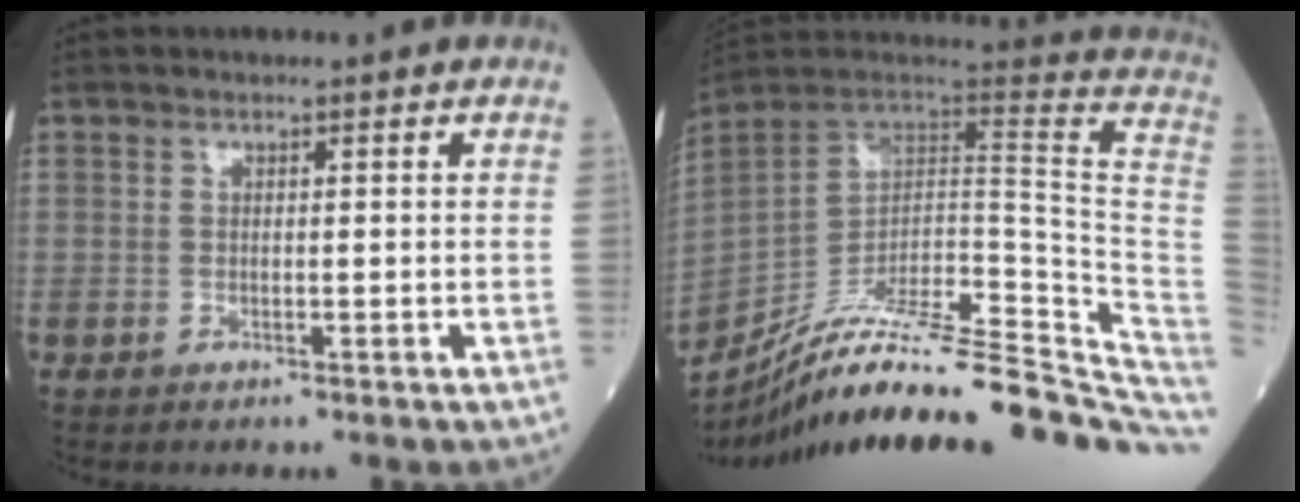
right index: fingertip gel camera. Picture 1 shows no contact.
{"total": 33.6, "force": [-28.7, 2.9, 17.2], "torque": [-0.148, -0.027, -0.409]}